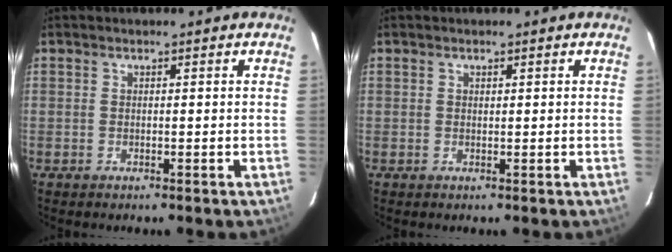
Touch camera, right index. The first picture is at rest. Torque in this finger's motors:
{"motor_torque": [-0.10, 0.05, -0.03, 0.00]}